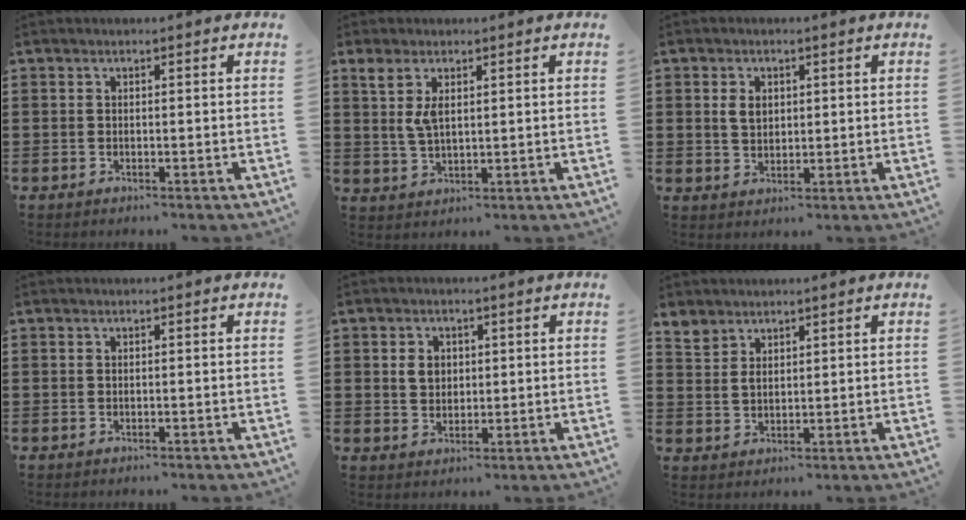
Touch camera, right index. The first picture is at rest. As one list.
[{"total": 4.2, "force": [1.5, 1.8, 3.4], "torque": [-0.082, 0.003, 0.023]}, {"total": 2.8, "force": [0.6, 1.9, 2.0], "torque": [-0.044, 0.007, 0.010]}, {"total": 0.0}, {"total": 3.0, "force": [0.7, 2.4, 1.6], "torque": [-0.040, 0.010, 0.010]}, {"total": 2.9, "force": [2.5, 1.5, 0.4], "torque": [-0.017, 0.007, 0.049]}]